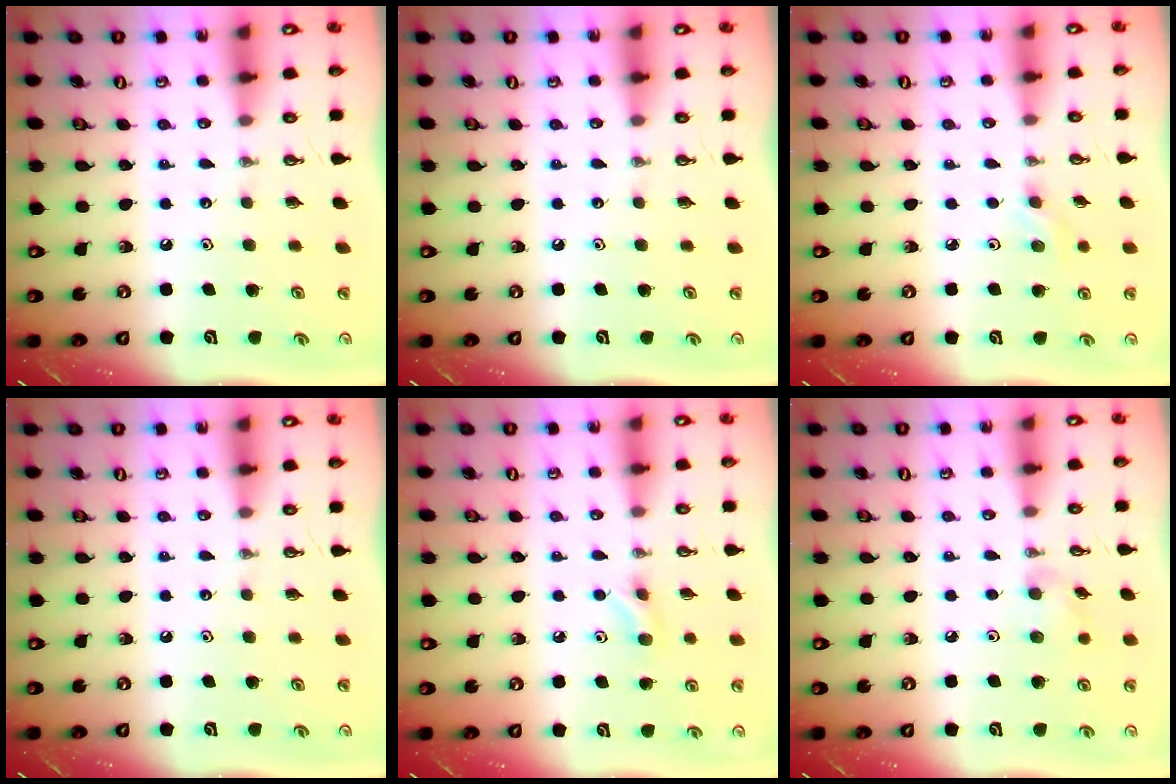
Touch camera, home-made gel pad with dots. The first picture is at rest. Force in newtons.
{"total": 0.0}
{"total": 2.8, "press": 2.7, "slide": 0.8}
{"total": 0.0}
{"total": 4.7, "press": 4.5, "slide": 1.5}
{"total": 6.1, "press": 6.0, "slide": 1.0}